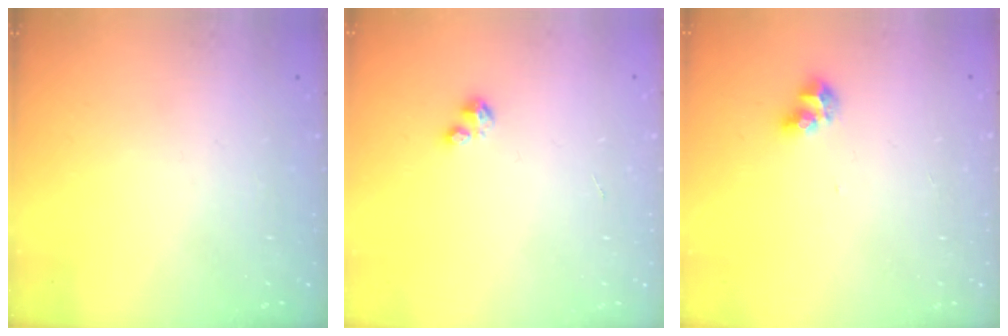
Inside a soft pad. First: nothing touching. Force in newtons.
{"total": 2.1, "press": 2.0, "slide": 0.5}
{"total": 6.8, "press": 6.8, "slide": 0.6}